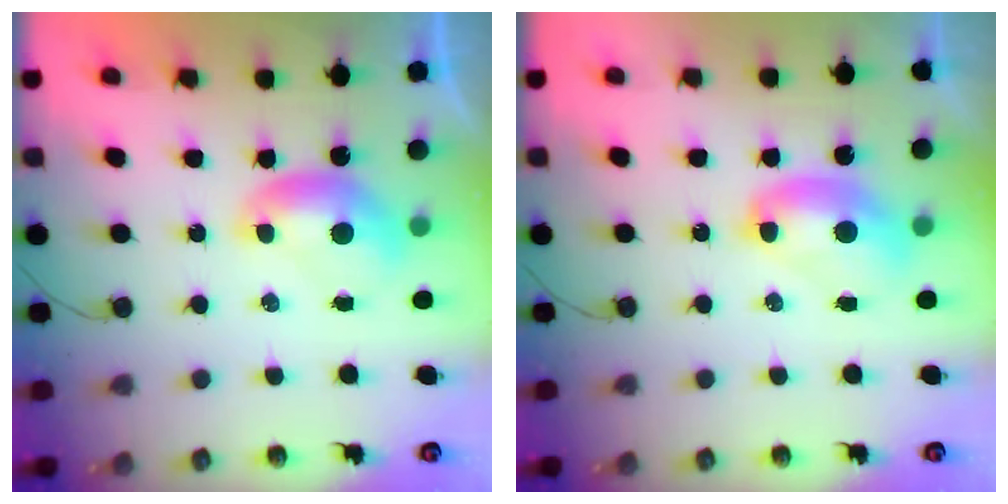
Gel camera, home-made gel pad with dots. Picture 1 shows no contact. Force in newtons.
{"total": 2.8, "press": 2.8, "slide": 0.1}